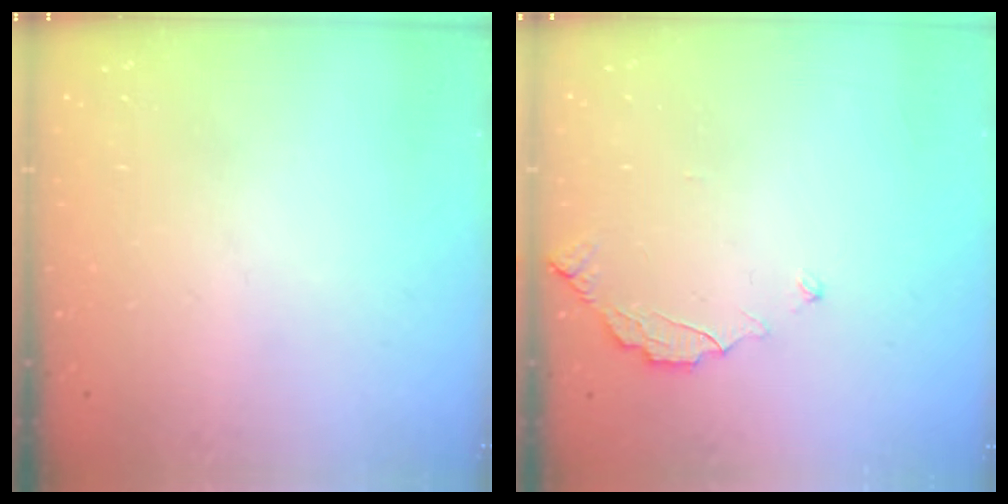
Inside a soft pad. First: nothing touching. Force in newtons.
{"total": 3.0, "press": 3.0, "slide": 0.3}